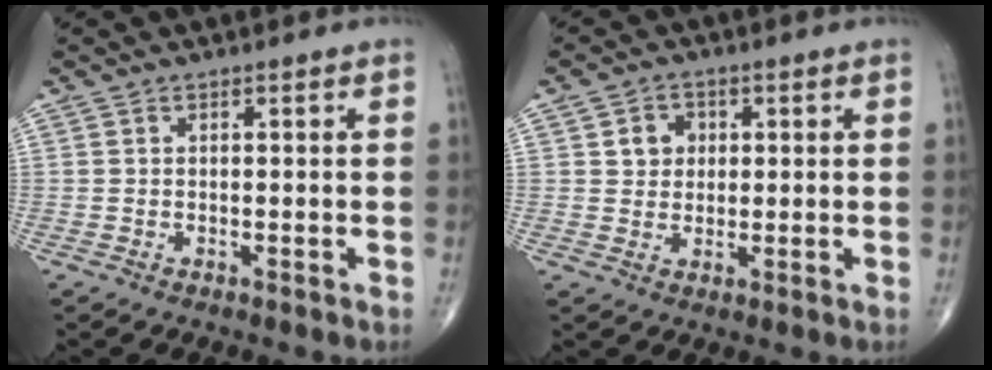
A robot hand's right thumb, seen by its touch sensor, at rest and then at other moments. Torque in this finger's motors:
{"motor_torque": [-0.28, 0.28, -0.06, -0.07, 0.03]}